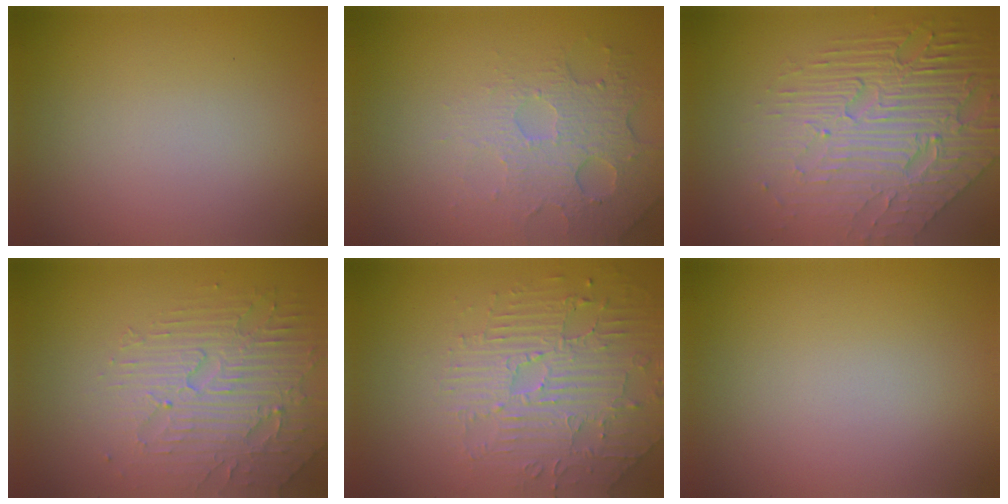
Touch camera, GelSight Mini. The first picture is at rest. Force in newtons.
{"total": 5.0, "press": 3.3, "slide": 3.8}
{"total": 8.4, "press": 5.7, "slide": 6.2}
{"total": 4.4, "press": 3.9, "slide": 2.1}
{"total": 4.6, "press": 3.9, "slide": 2.3}
{"total": 0.0}